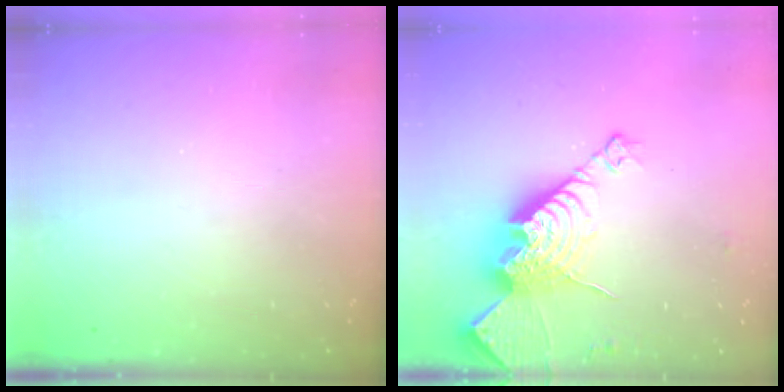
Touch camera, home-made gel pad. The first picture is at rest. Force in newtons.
{"total": 21.4, "press": 21.3, "slide": 1.9}